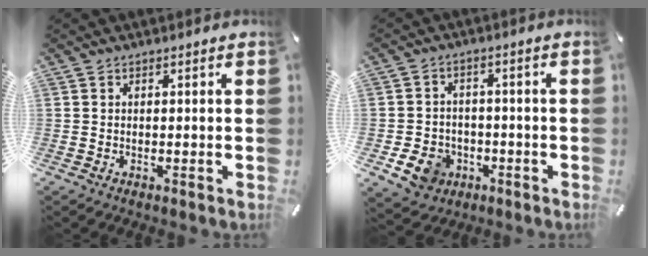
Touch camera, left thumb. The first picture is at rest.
{"total": 8.0, "force": [-3.2, 6.8, 3.0], "torque": [-0.060, 0.017, -0.059]}